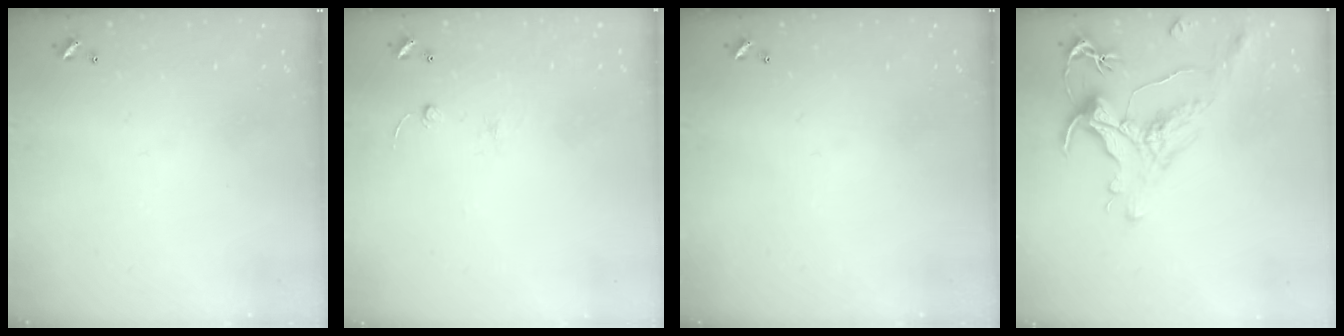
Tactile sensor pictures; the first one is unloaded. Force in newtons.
{"total": 2.5, "press": 2.4, "slide": 0.8}
{"total": 0.0}
{"total": 1.5, "press": 0.7, "slide": 1.3}